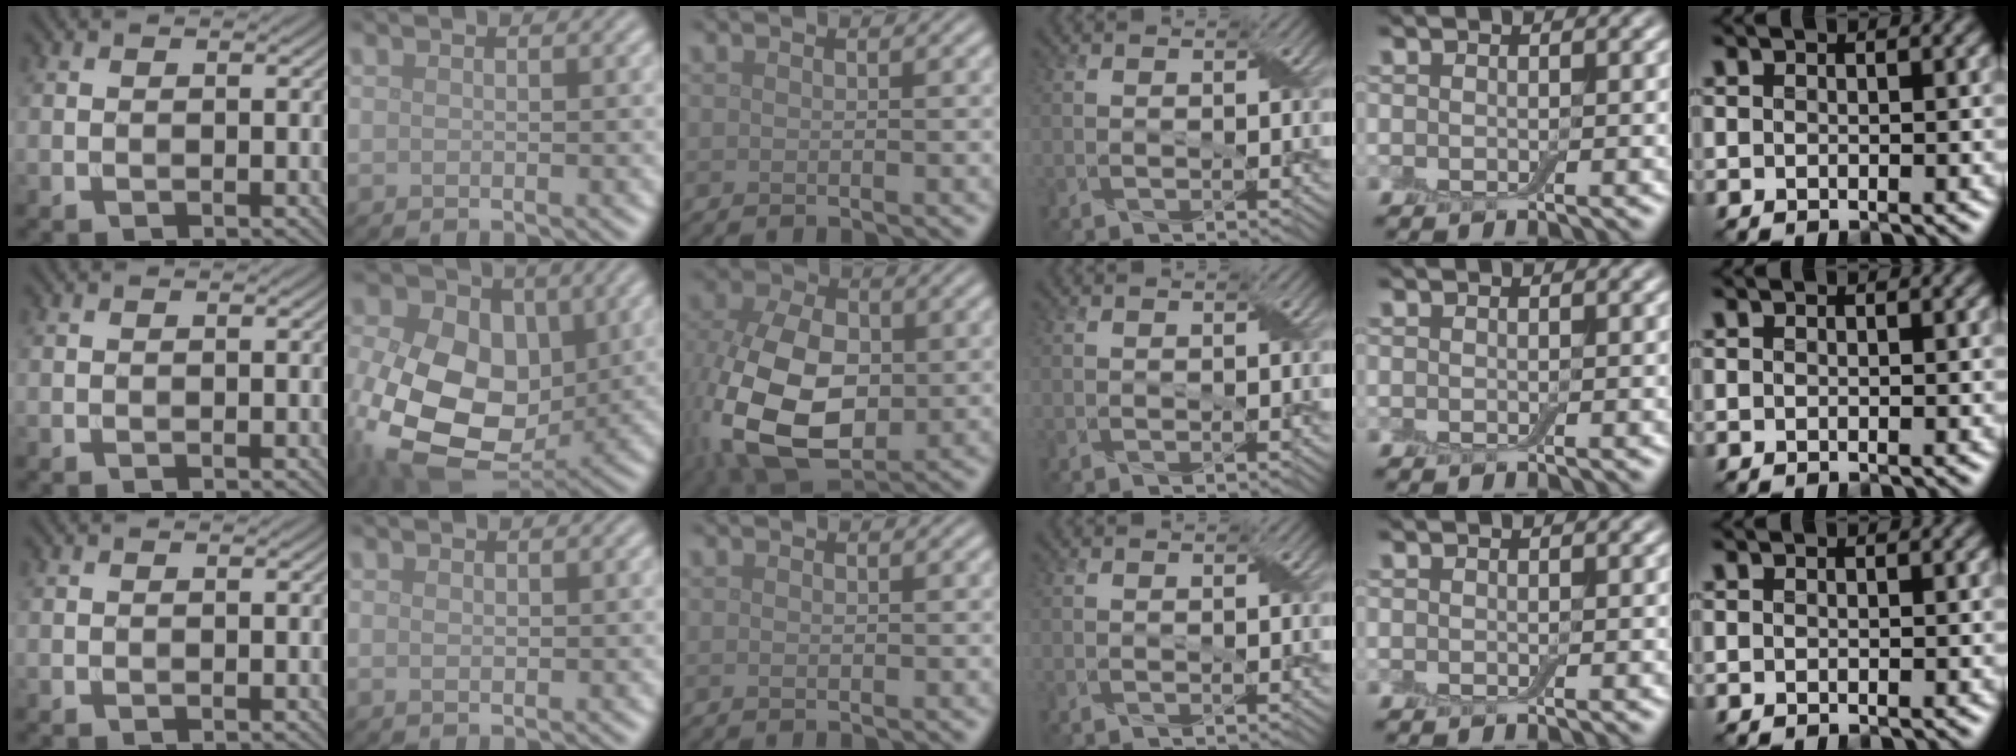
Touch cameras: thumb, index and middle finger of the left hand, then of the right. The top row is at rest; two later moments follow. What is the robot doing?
{"motion": "fold", "object": "aluminum foil"}